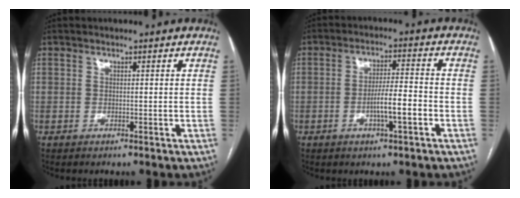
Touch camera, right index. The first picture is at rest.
{"total": 5.8, "force": [-2.0, 0.5, 5.4], "torque": [-0.095, 0.004, -0.033]}